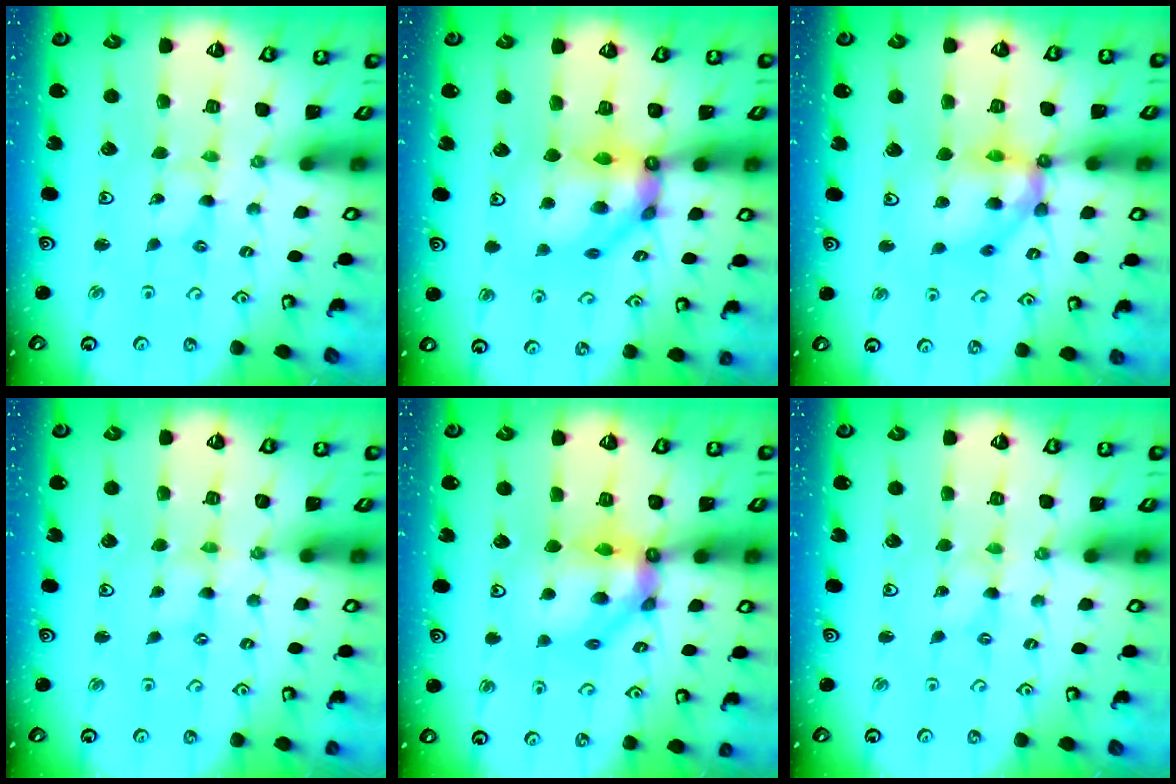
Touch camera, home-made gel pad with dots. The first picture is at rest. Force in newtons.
{"total": 12.4, "press": 12.2, "slide": 2.4}
{"total": 12.1, "press": 12.0, "slide": 1.7}
{"total": 0.0}
{"total": 11.7, "press": 11.6, "slide": 1.4}
{"total": 0.0}